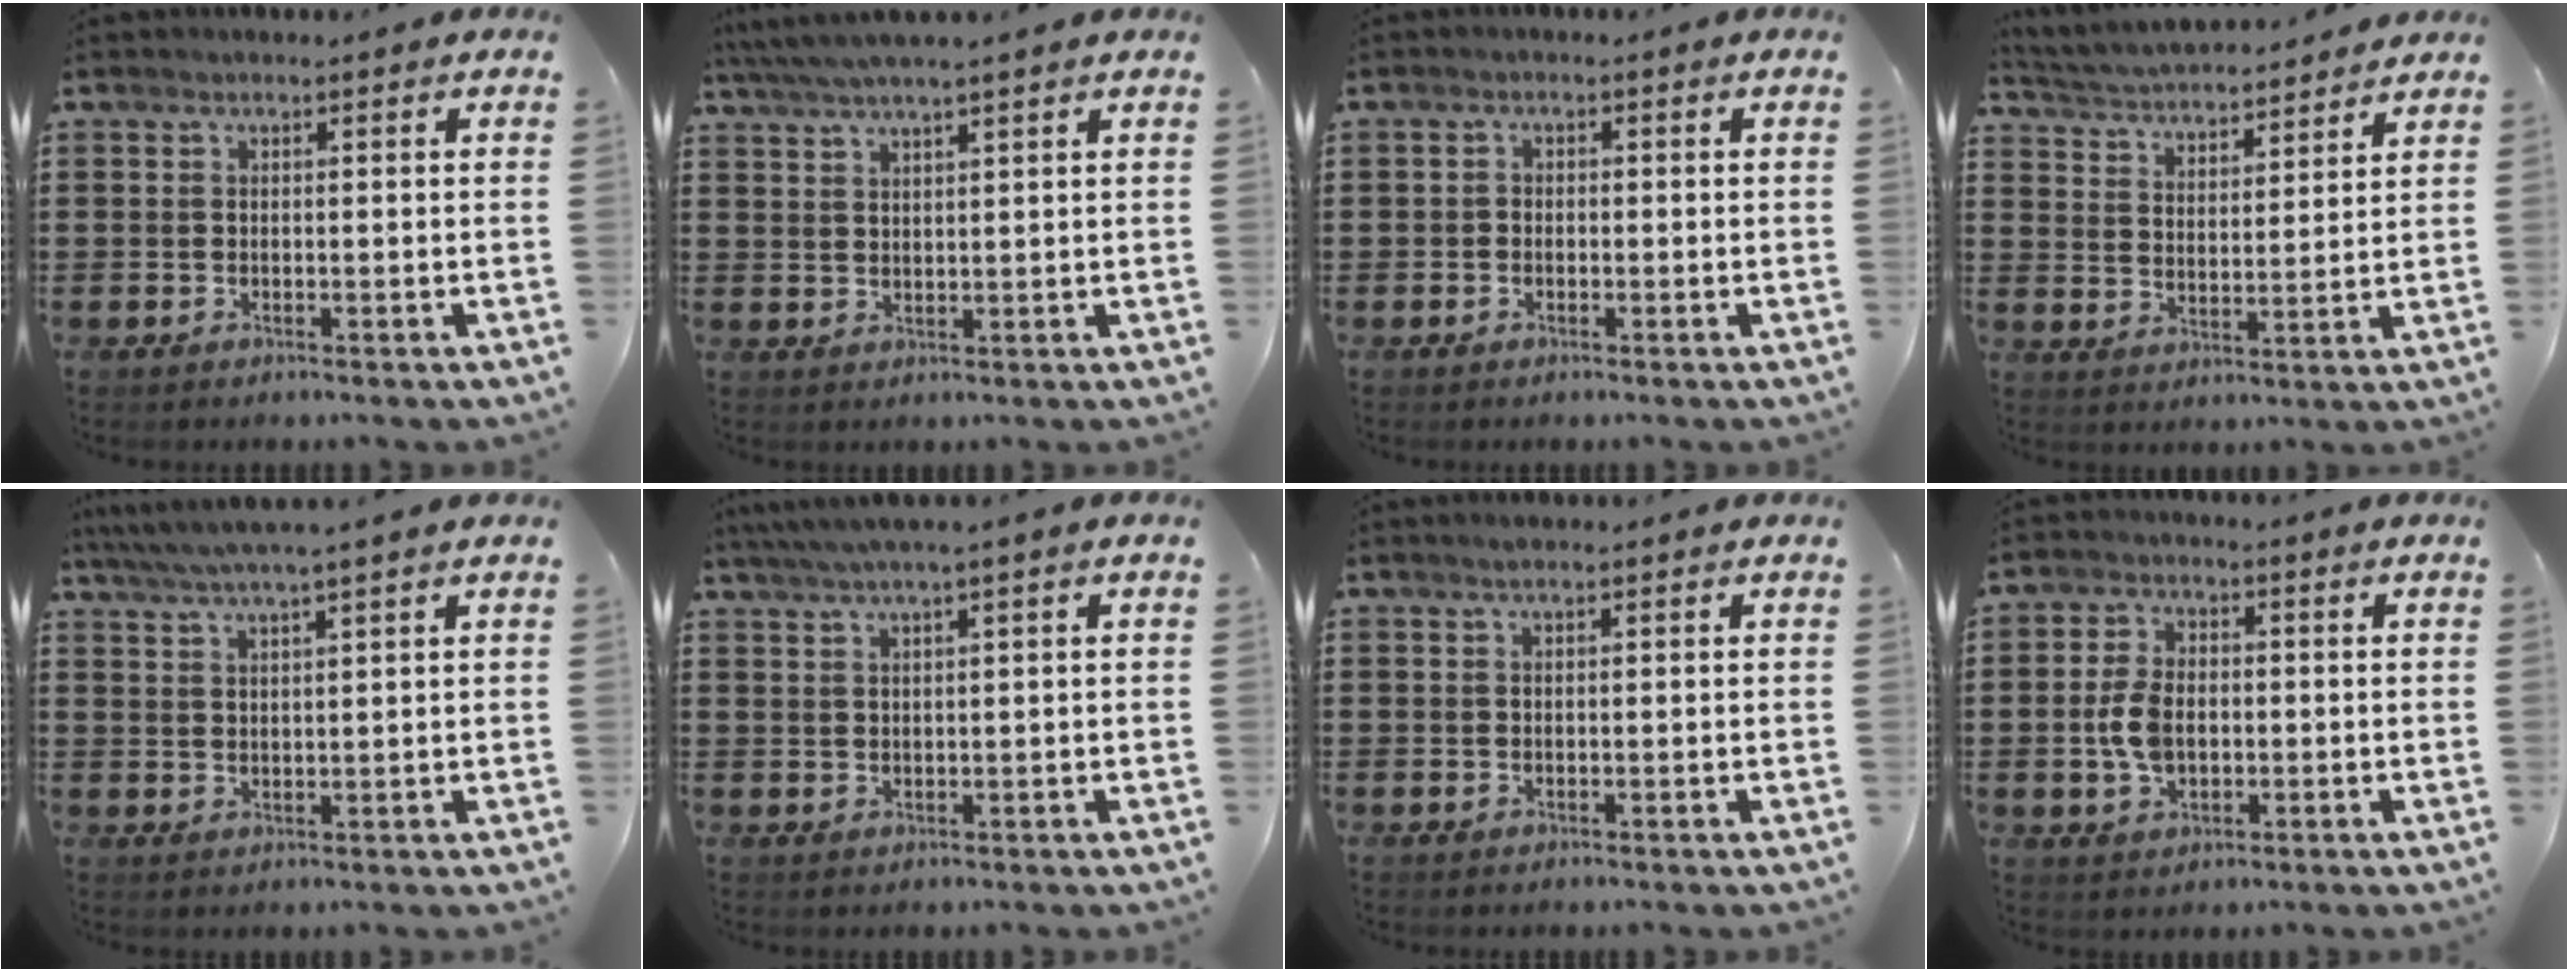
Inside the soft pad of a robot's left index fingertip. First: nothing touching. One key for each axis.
{"total": 3.4, "fx": 2.9, "fy": -0.3, "fz": 1.8, "tx": -0.042, "ty": -0.004, "tz": 0.053}
{"total": 1.0, "fx": -0.6, "fy": 0.7, "fz": 0.2, "tx": -0.007, "ty": 0.001, "tz": -0.014}
{"total": 3.9, "fx": 3.9, "fy": 0.0, "fz": 0.2, "tx": -0.026, "ty": -0.029, "tz": 0.062}
{"total": 3.2, "fx": 2.5, "fy": -0.5, "fz": 2.0, "tx": -0.044, "ty": -0.005, "tz": 0.043}
{"total": 2.2, "fx": 1.4, "fy": -0.2, "fz": 1.7, "tx": -0.033, "ty": 0.002, "tz": 0.024}
{"total": 0.6, "fx": 0.4, "fy": 0.0, "fz": 0.4, "tx": -0.007, "ty": 0.001, "tz": 0.008}
{"total": 5.8, "fx": -0.6, "fy": 3.6, "fz": 4.4, "tx": -0.112, "ty": -0.001, "tz": -0.018}